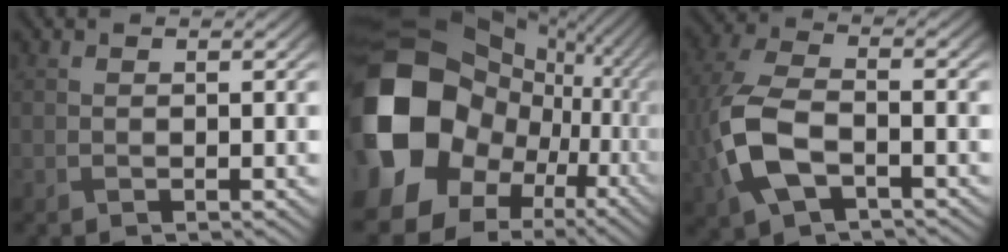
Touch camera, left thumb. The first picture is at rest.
{"total": 21.6, "force": [1.6, 18.3, 11.3], "torque": [-0.299, -0.048, 0.073]}
{"total": 10.0, "force": [-2.6, 5.8, 7.7], "torque": [-0.212, -0.014, -0.054]}